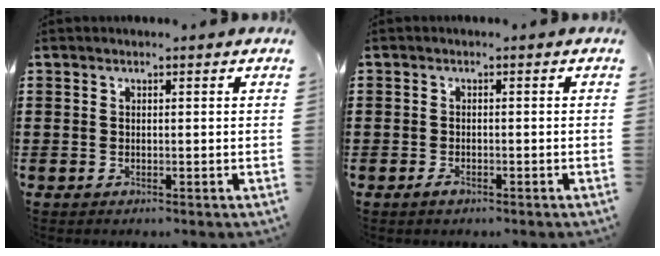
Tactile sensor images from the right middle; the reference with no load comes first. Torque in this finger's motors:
{"motor_torque": [0.31, 0.05, -0.61, -0.14]}